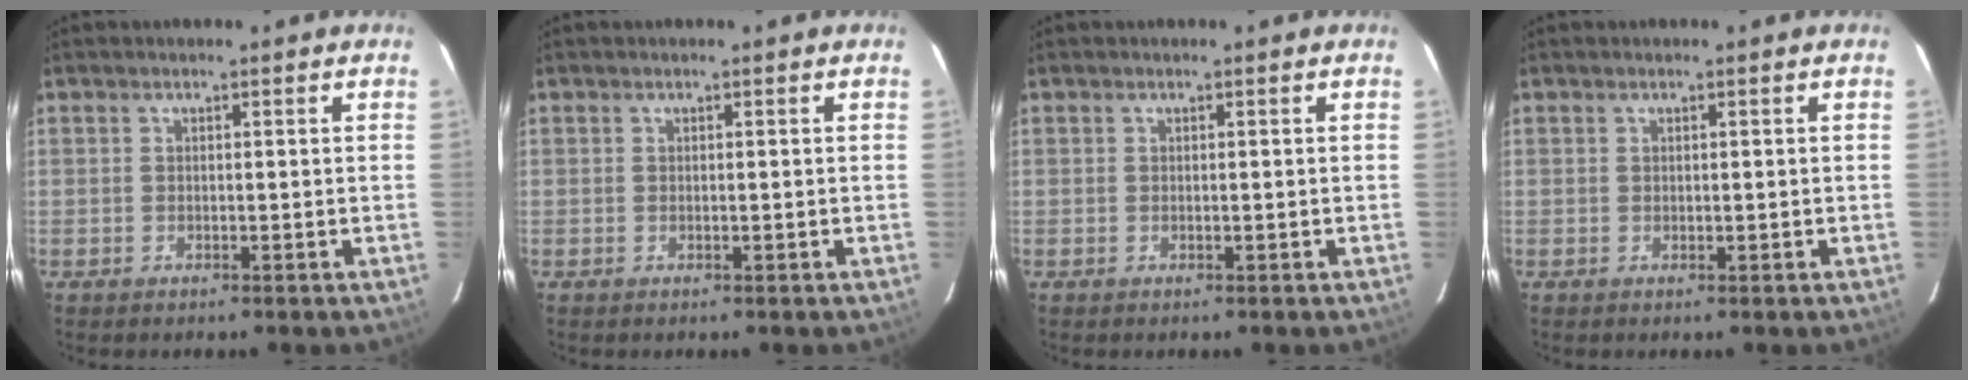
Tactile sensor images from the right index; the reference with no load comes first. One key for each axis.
{"total": 0.0}
{"total": 0.0}
{"total": 0.0}